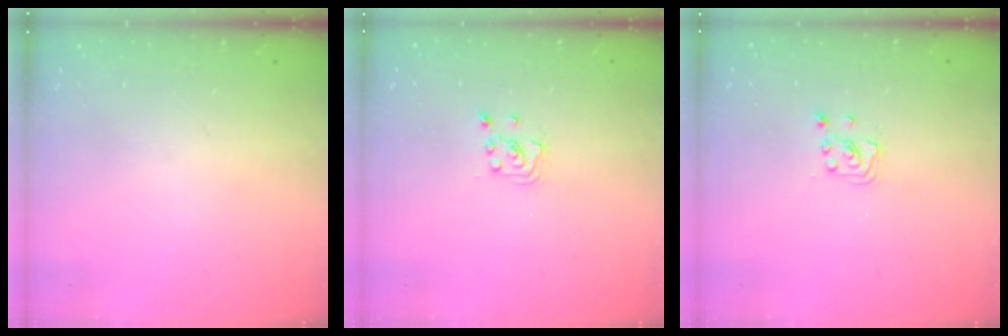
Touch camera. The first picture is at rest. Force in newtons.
{"total": 1.9, "press": 1.9, "slide": 0.1}
{"total": 1.9, "press": 1.9, "slide": 0.1}